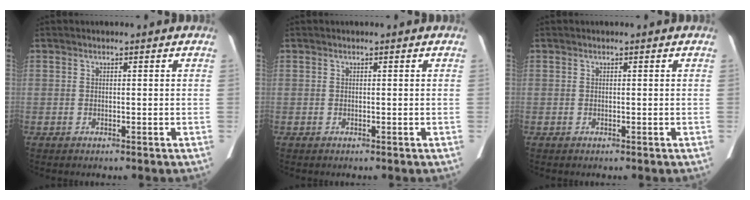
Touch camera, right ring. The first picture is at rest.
{"total": 0.0}
{"total": 0.0}